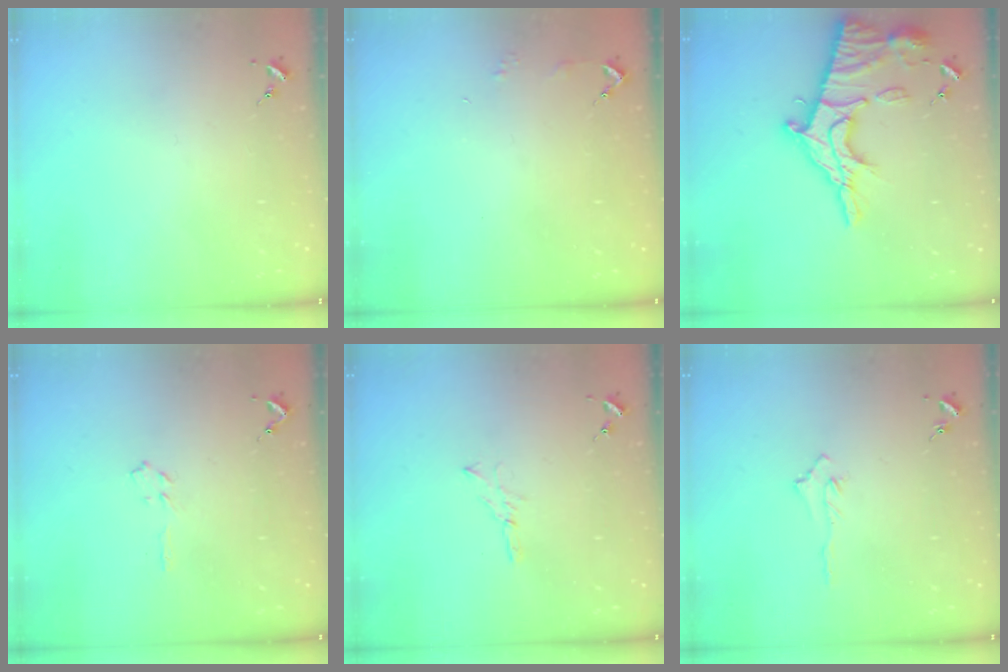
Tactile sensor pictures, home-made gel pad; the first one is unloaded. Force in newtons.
{"total": 2.9, "press": 2.8, "slide": 0.3}
{"total": 19.8, "press": 19.8, "slide": 1.8}
{"total": 3.5, "press": 3.5, "slide": 0.4}
{"total": 3.5, "press": 3.5, "slide": 0.4}
{"total": 3.2, "press": 3.2, "slide": 0.4}